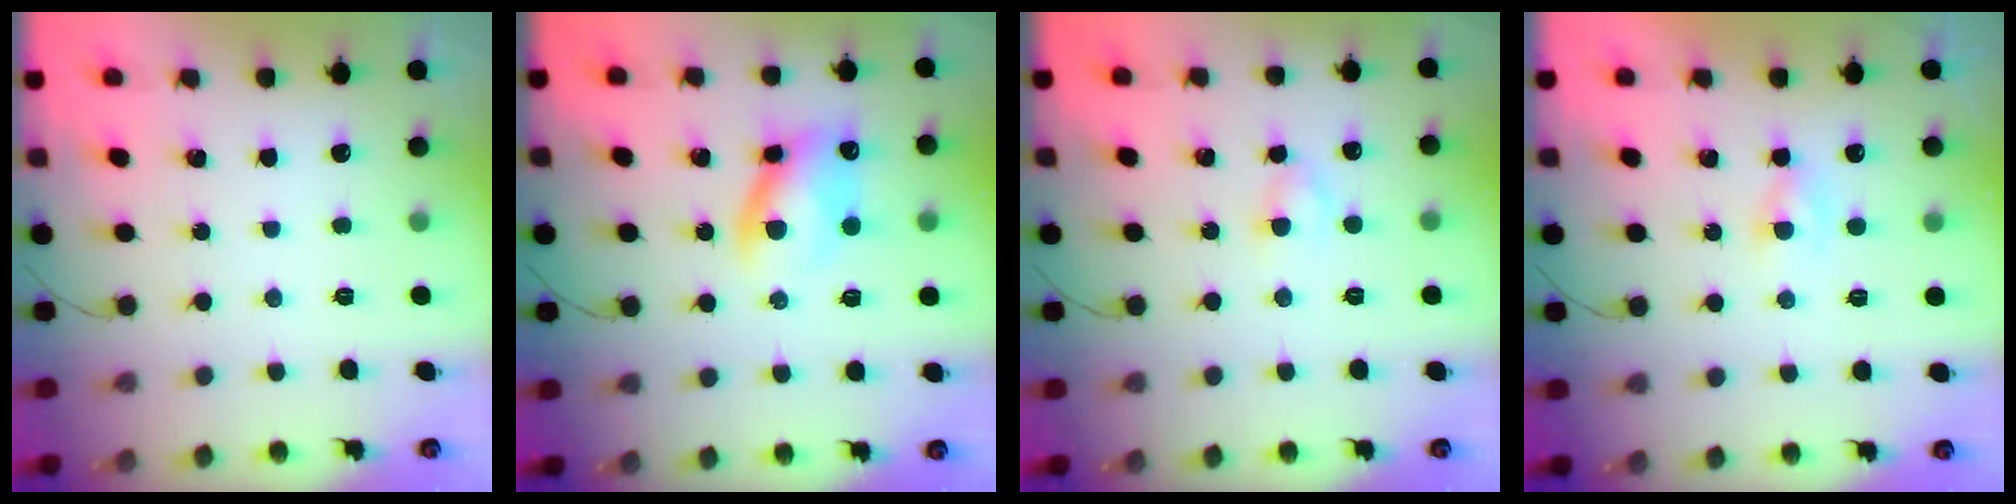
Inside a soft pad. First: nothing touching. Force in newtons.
{"total": 10.8, "press": 10.6, "slide": 2.1}
{"total": 3.0, "press": 2.8, "slide": 0.9}
{"total": 2.2, "press": 2.2, "slide": 0.5}